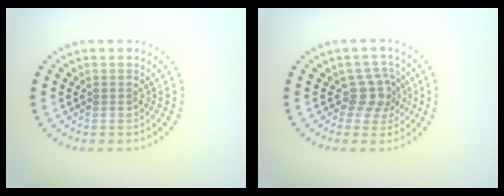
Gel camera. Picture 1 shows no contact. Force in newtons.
{"total": 2.6, "press": 2.0, "slide": 1.7}